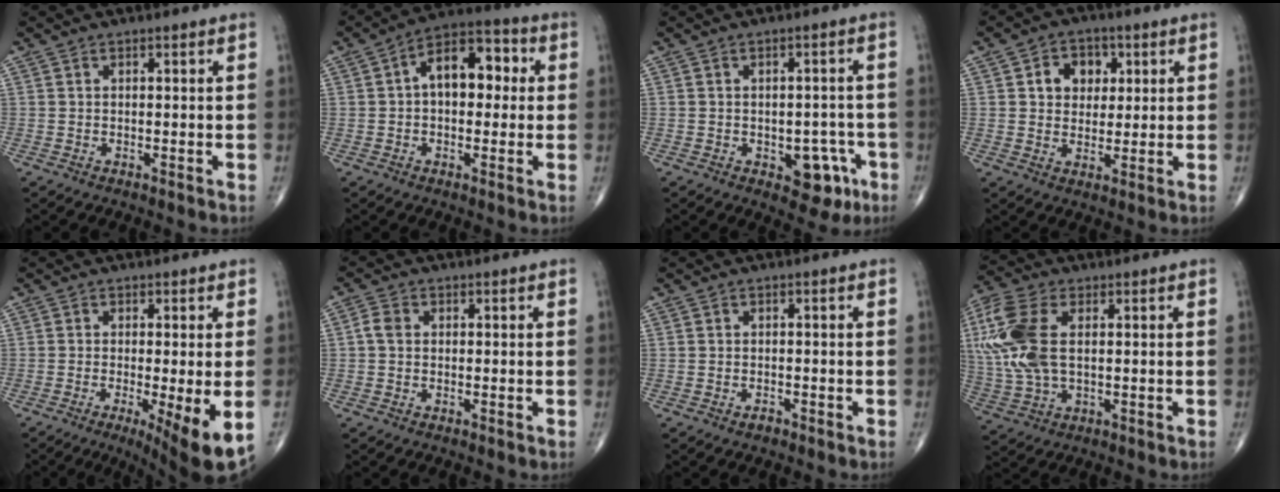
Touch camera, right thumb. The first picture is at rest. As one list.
[{"total": 11.2, "force": [1.3, 6.7, 8.8], "torque": [-0.105, 0.033, 0.008]}, {"total": 7.2, "force": [-2.9, 4.3, 5.0], "torque": [-0.028, 0.018, -0.030]}, {"total": 7.1, "force": [2.1, 5.6, 3.8], "torque": [-0.020, -0.002, 0.031]}, {"total": 10.7, "force": [-3.9, 1.7, 9.8], "torque": [-0.143, -0.027, -0.057]}, {"total": 2.4, "force": [0.1, 1.9, 1.5], "torque": [-0.029, 0.007, -0.003]}, {"total": 0.9, "force": [-0.7, 0.5, 0.4], "torque": [-0.006, 0.003, -0.012]}, {"total": 15.0, "force": [2.6, 8.3, 12.2], "torque": [-0.309, 0.007, 0.052]}]